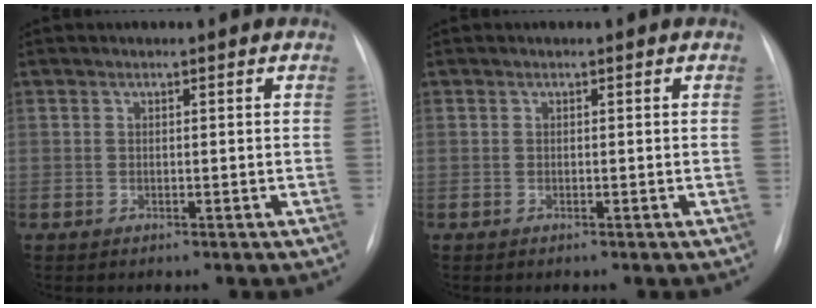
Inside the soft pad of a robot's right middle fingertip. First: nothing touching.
{"total": 0.0}